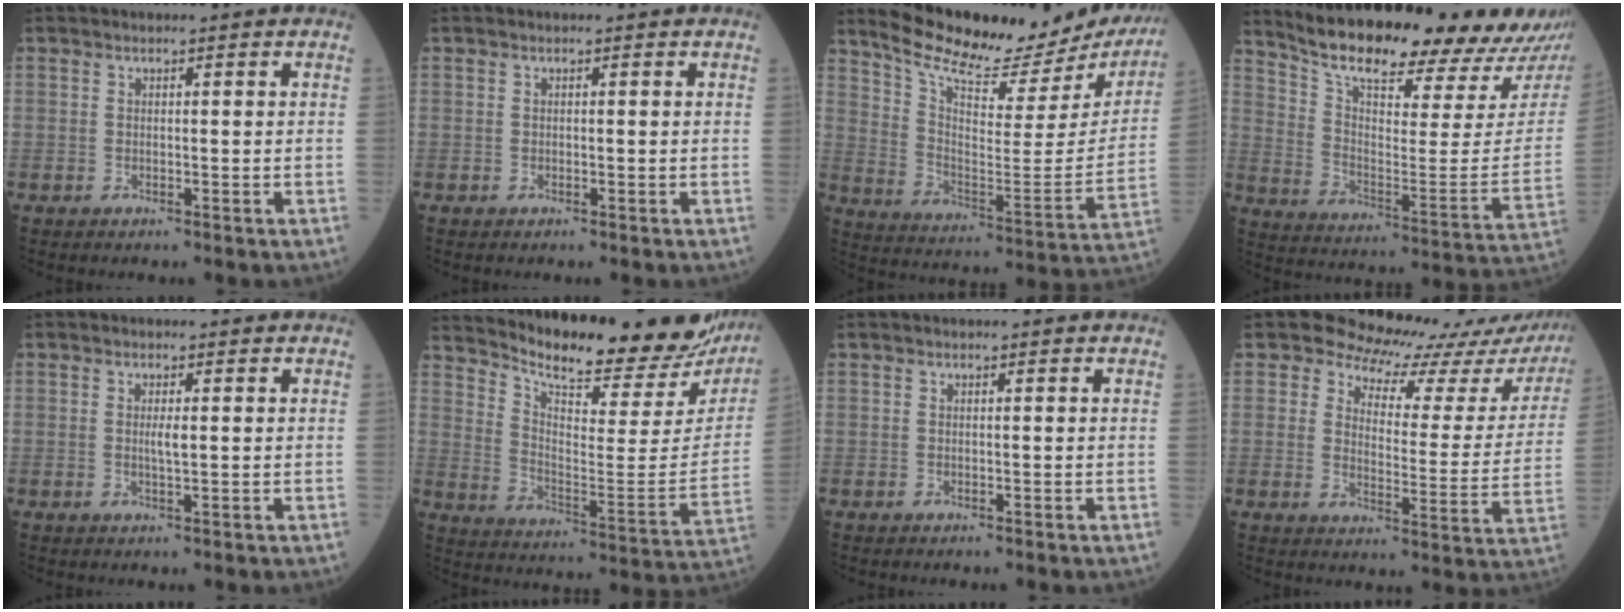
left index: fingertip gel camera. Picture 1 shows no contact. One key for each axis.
{"total": 0.0}
{"total": 24.2, "fx": 22.2, "fy": 4.9, "fz": 8.2, "tx": -0.135, "ty": -0.066, "tz": 0.305}
{"total": 23.7, "fx": 21.2, "fy": 3.9, "fz": 9.9, "tx": -0.158, "ty": -0.056, "tz": 0.295}
{"total": 1.7, "fx": 0.1, "fy": 0.2, "fz": 1.7, "tx": -0.036, "ty": 0.000, "tz": 0.002}
{"total": 24.6, "fx": 23.0, "fy": 4.6, "fz": 7.6, "tx": -0.123, "ty": -0.085, "tz": 0.302}
{"total": 0.0}
{"total": 16.3, "fx": 15.4, "fy": 4.8, "fz": 2.1, "tx": -0.002, "ty": -0.073, "tz": 0.157}